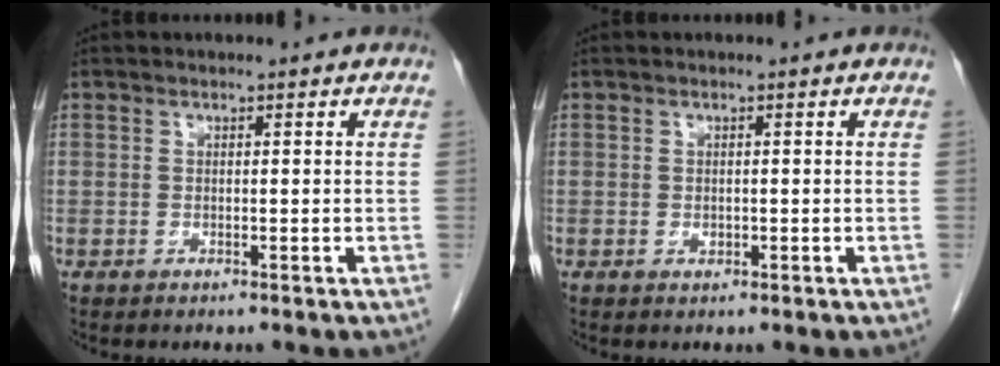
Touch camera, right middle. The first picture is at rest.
{"total": 0.7, "force": [-0.1, 0.5, 0.5], "torque": [-0.006, 0.001, 0.000]}